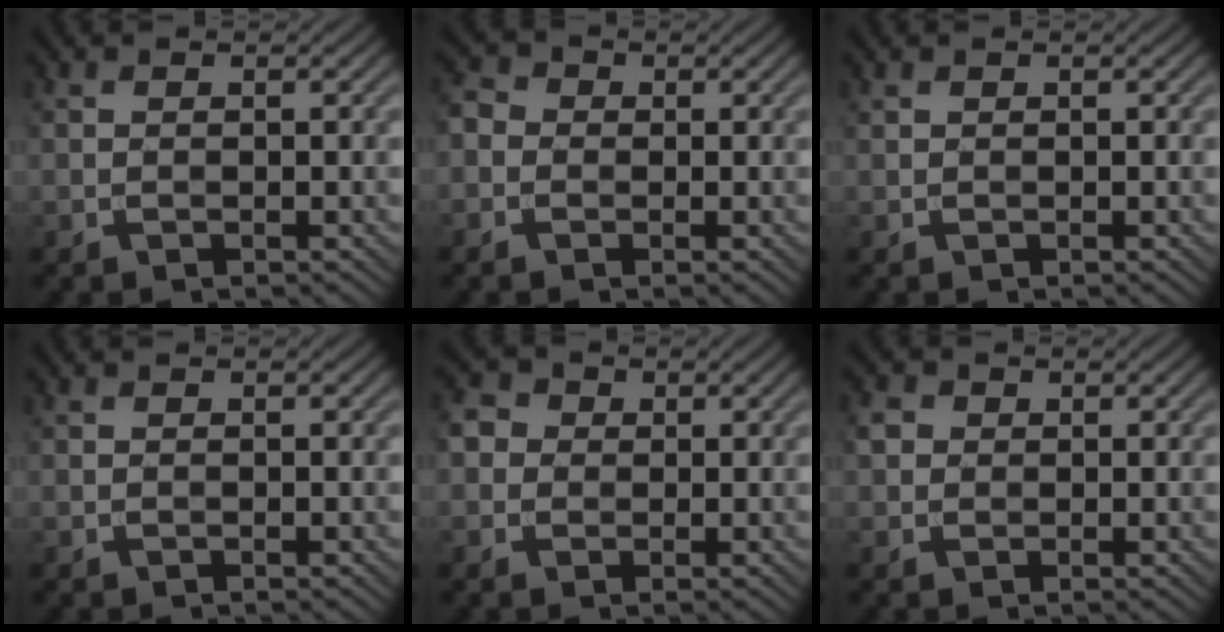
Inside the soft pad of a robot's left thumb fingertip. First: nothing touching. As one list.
[{"total": 2.7, "force": [-0.7, 2.4, 1.0], "torque": [-0.026, 0.005, -0.022]}, {"total": 0.0}, {"total": 0.0}, {"total": 3.1, "force": [0.3, 2.9, 1.0], "torque": [-0.033, 0.007, -0.002]}, {"total": 2.3, "force": [0.4, 2.1, 0.8], "torque": [-0.021, 0.002, 0.003]}]